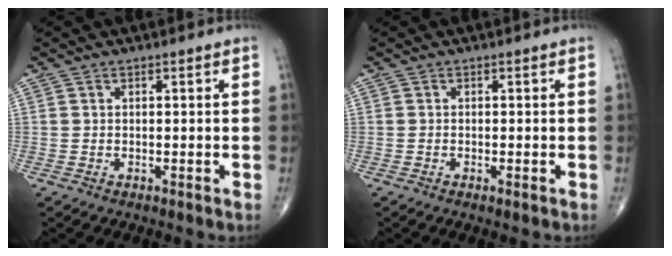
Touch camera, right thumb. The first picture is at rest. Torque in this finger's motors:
{"motor_torque": [-0.16, -0.16, -0.07, -0.07, 0.04]}